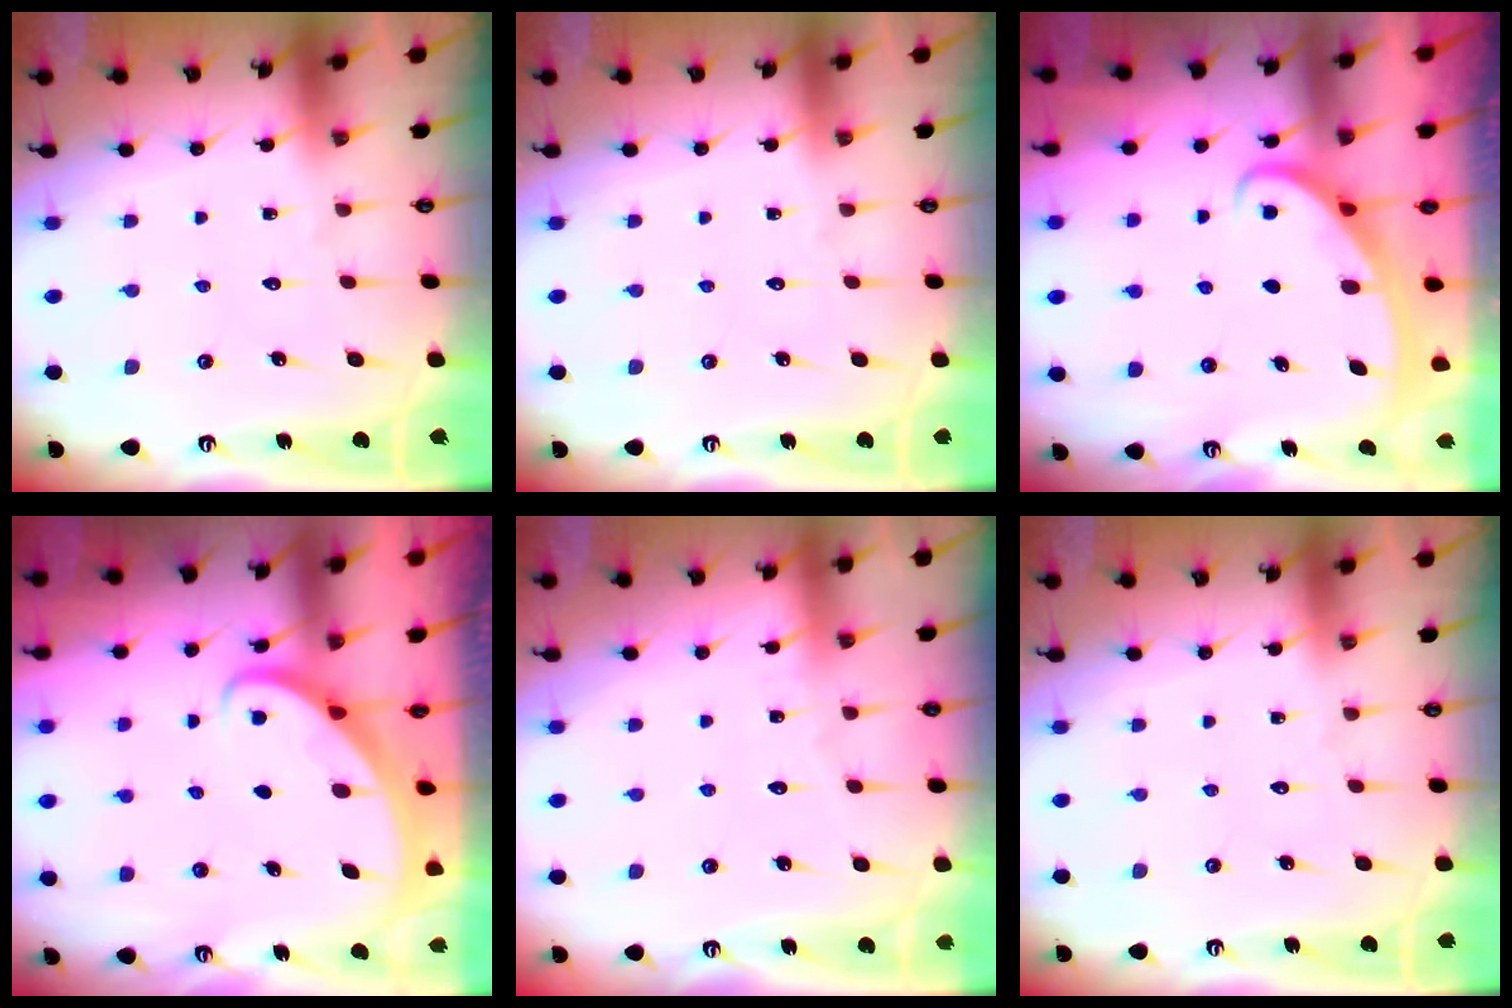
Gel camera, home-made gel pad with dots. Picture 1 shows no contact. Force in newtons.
{"total": 0.0}
{"total": 2.5, "press": 2.5, "slide": 0.4}
{"total": 2.6, "press": 2.6, "slide": 0.3}
{"total": 3.3, "press": 3.3, "slide": 0.3}
{"total": 0.0}